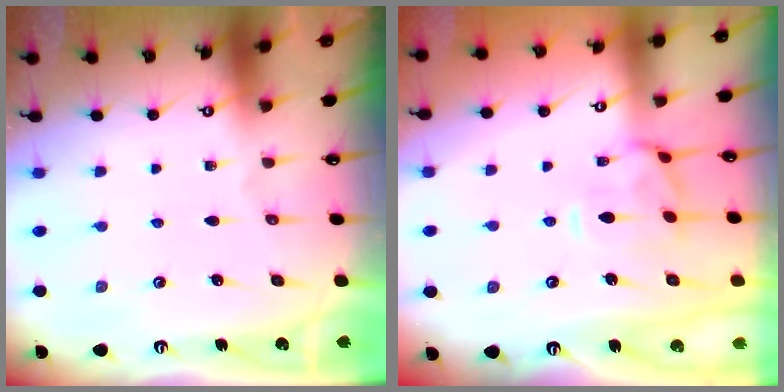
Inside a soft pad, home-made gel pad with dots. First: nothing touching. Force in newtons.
{"total": 1.7, "press": 1.5, "slide": 0.8}